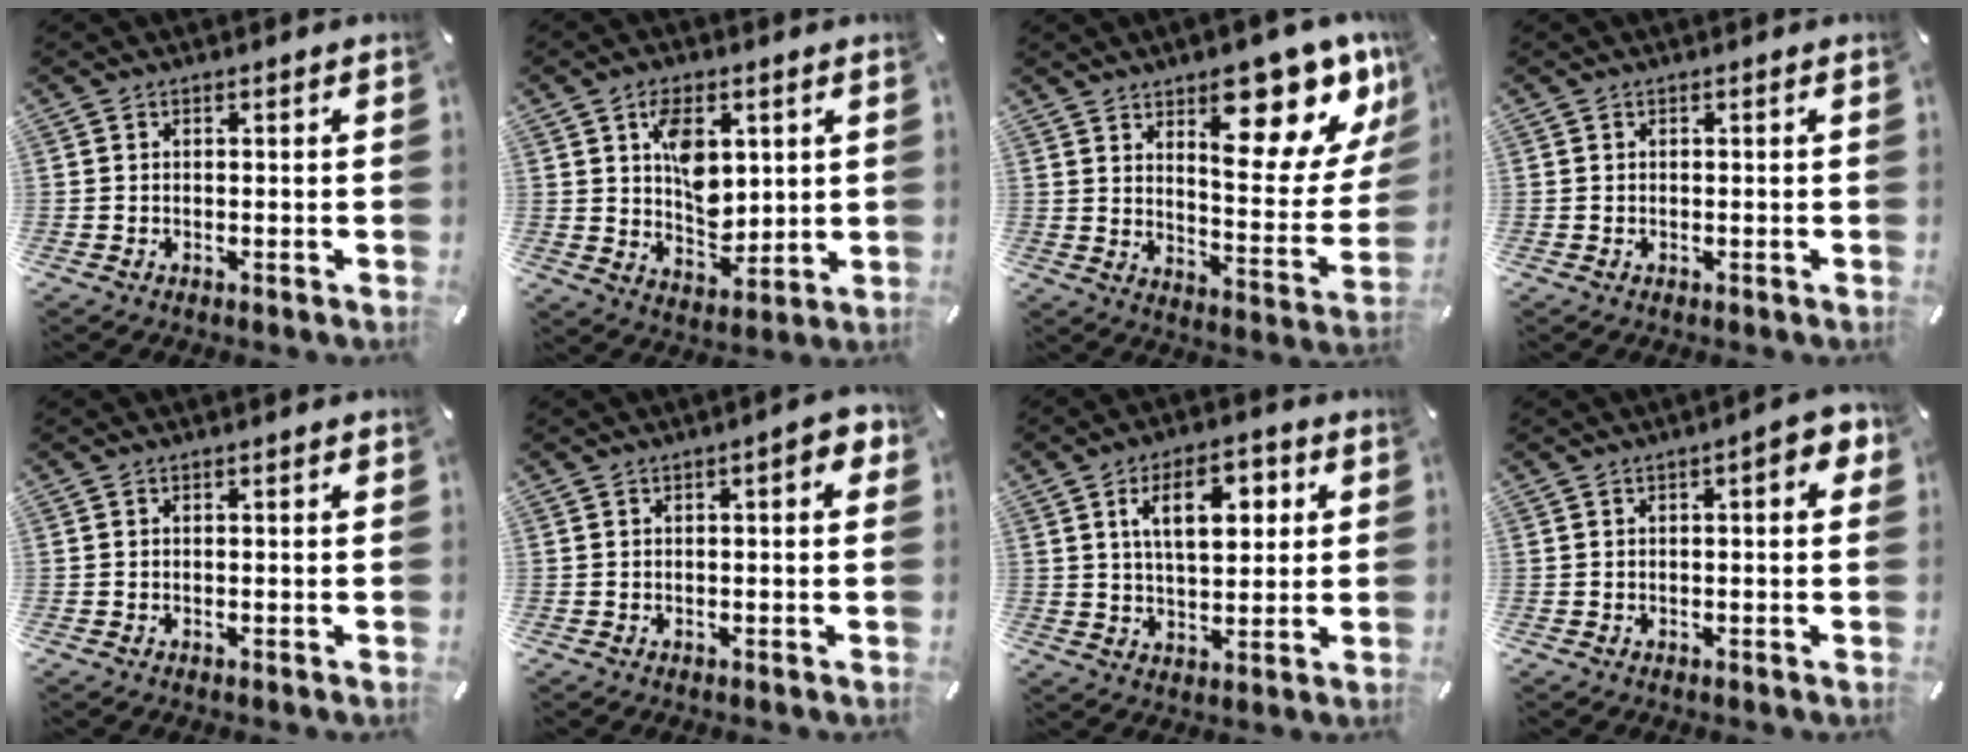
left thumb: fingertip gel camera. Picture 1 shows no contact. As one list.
[{"total": 10.0, "force": [3.0, 6.8, 6.7], "torque": [-0.094, -0.005, 0.054]}, {"total": 20.1, "force": [12.9, 7.7, 13.3], "torque": [-0.160, -0.104, 0.208]}, {"total": 0.0}, {"total": 0.0}, {"total": 4.4, "force": [1.0, 1.4, 4.0], "torque": [-0.052, -0.001, 0.011]}, {"total": 11.8, "force": [4.3, 6.4, 8.9], "torque": [-0.137, -0.001, 0.069]}, {"total": 5.5, "force": [1.3, 1.7, 5.0], "torque": [-0.063, -0.002, 0.016]}]